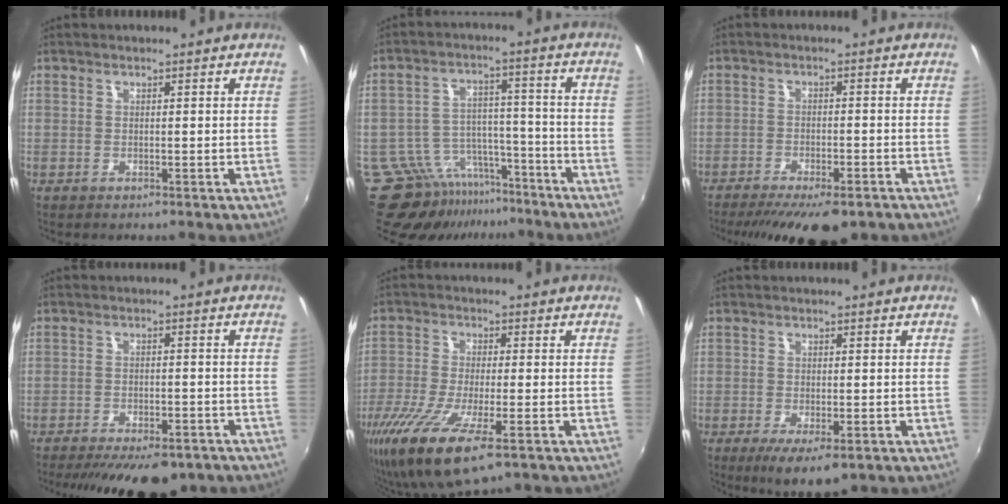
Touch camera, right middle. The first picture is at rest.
{"total": 11.7, "force": [-9.4, 6.3, 2.9], "torque": [-0.067, 0.026, -0.135]}
{"total": 13.4, "force": [-10.3, 3.9, 7.7], "torque": [-0.155, -0.037, -0.152]}
{"total": 14.4, "force": [-11.0, 5.1, 7.8], "torque": [-0.158, -0.031, -0.153]}
{"total": 12.9, "force": [-7.2, 2.8, 10.3], "torque": [-0.220, -0.046, -0.136]}
{"total": 5.7, "force": [-3.0, 1.9, 4.5], "torque": [-0.087, -0.026, -0.043]}